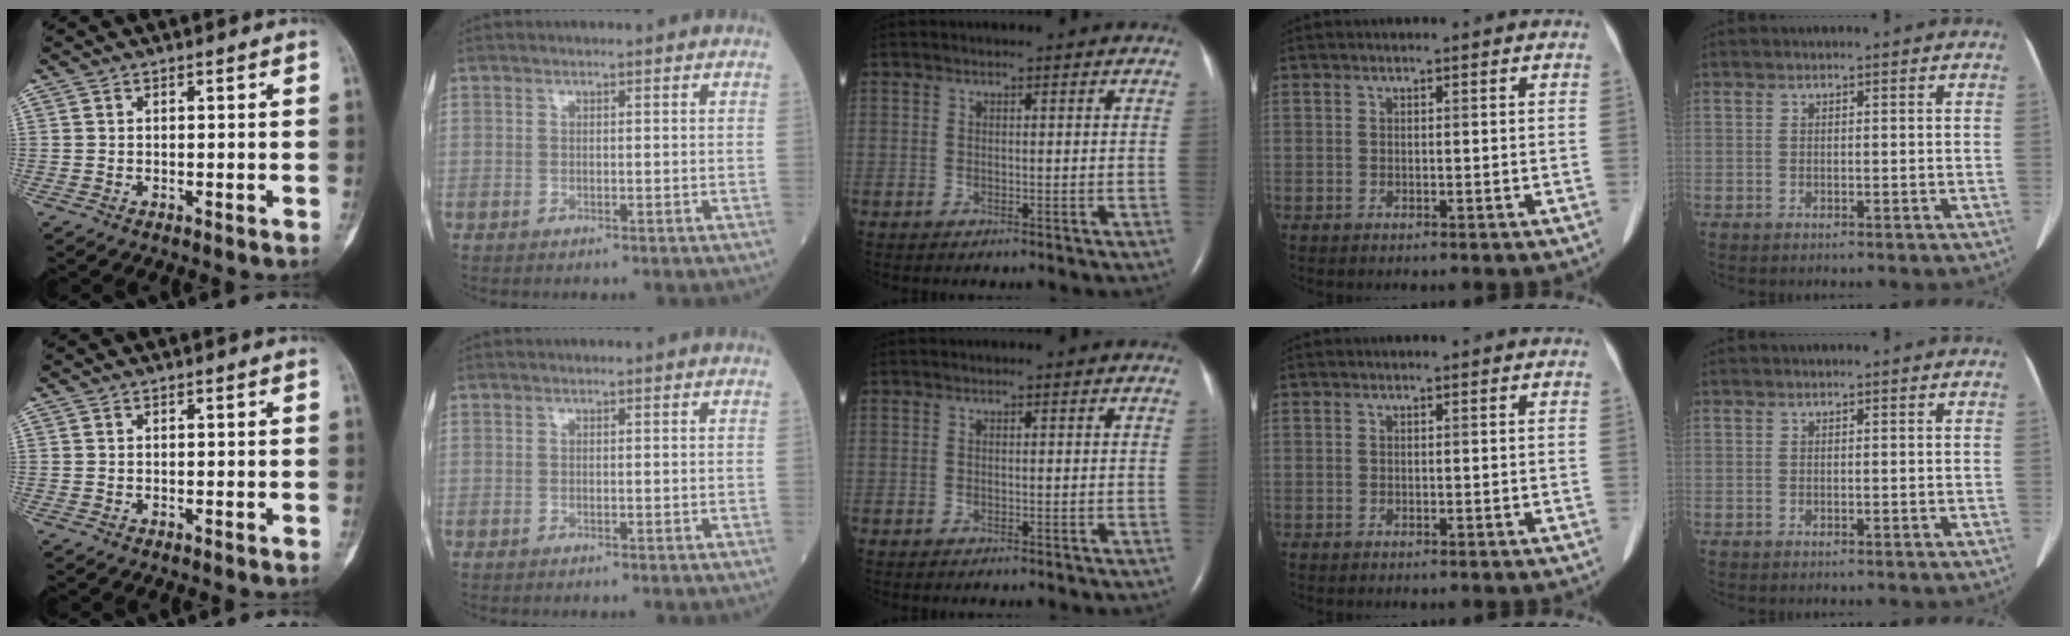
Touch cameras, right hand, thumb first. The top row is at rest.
{}